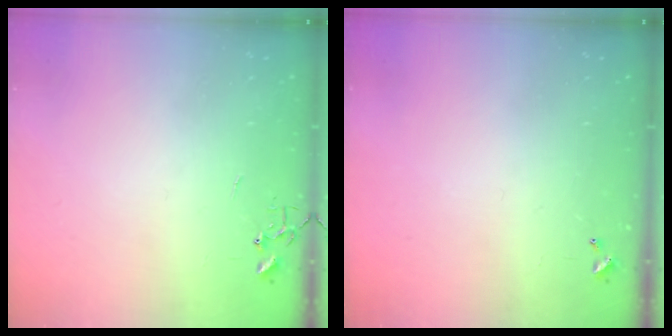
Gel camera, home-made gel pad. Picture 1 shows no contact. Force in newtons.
{"total": 0.0}